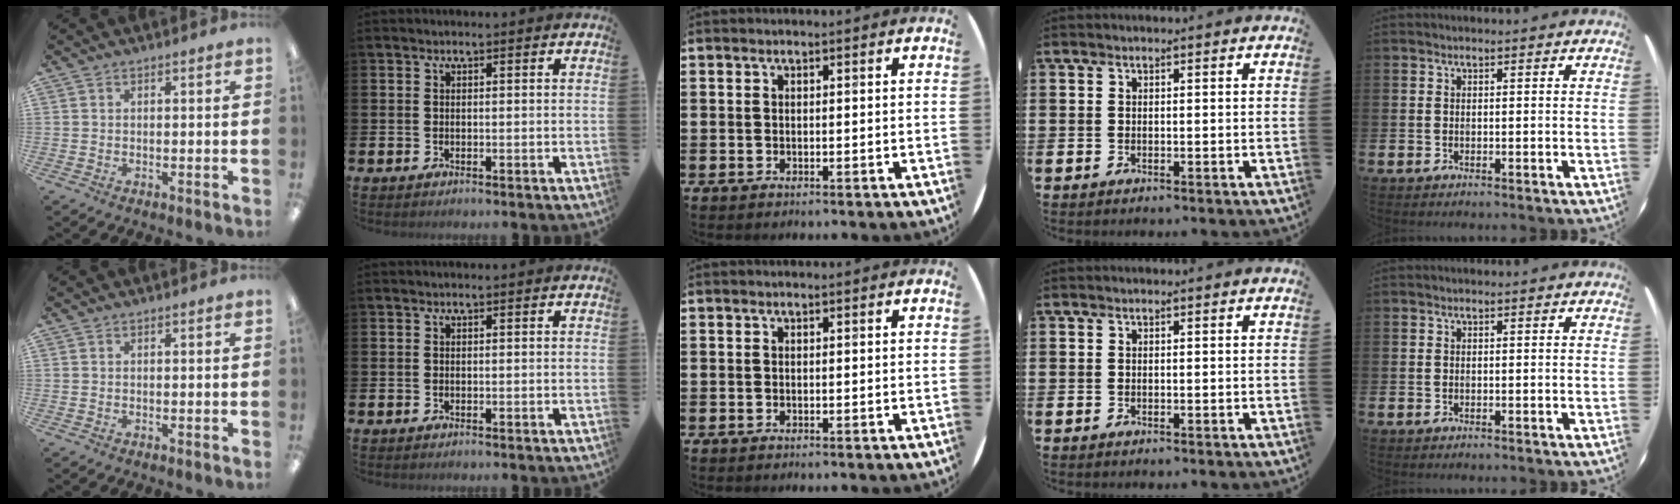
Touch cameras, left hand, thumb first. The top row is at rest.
{}